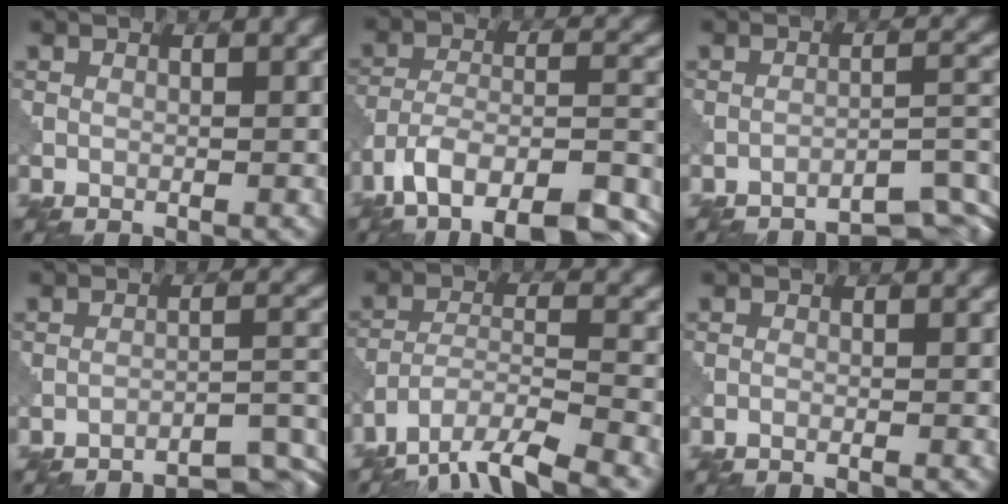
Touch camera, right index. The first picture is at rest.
{"total": 14.6, "force": [-11.3, 5.4, 7.6], "torque": [-0.139, -0.006, -0.150]}
{"total": 6.8, "force": [-6.0, 1.0, 3.0], "torque": [-0.034, 0.008, -0.086]}
{"total": 6.2, "force": [-5.6, 0.9, 2.5], "torque": [-0.027, 0.006, -0.082]}
{"total": 8.3, "force": [-6.8, 1.8, 4.4], "torque": [-0.079, -0.009, -0.125]}
{"total": 1.1, "force": [-0.9, 0.2, 0.6], "torque": [-0.002, 0.002, -0.024]}